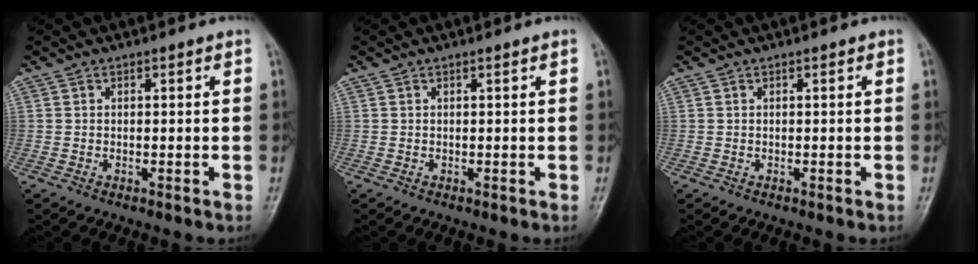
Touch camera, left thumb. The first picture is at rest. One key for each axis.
{"total": 0.0}
{"total": 0.0}